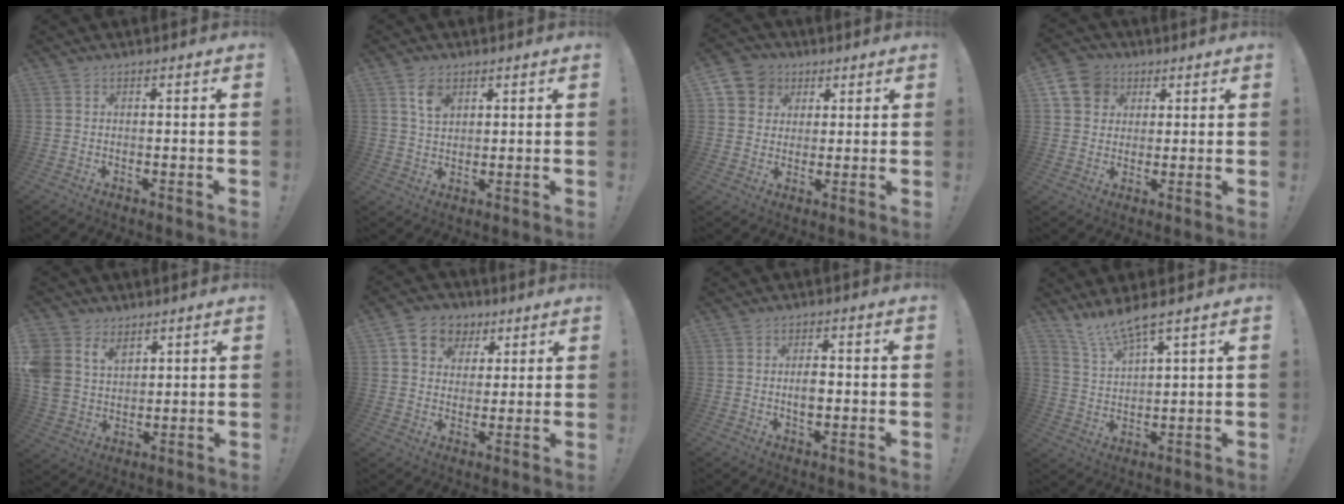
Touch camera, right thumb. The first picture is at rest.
{"total": 6.0, "force": [3.2, 3.8, 3.2], "torque": [-0.044, -0.013, 0.058]}
{"total": 8.5, "force": [3.2, 7.6, 2.3], "torque": [-0.032, -0.014, 0.065]}
{"total": 10.2, "force": [4.2, 8.5, 3.8], "torque": [-0.055, -0.015, 0.086]}
{"total": 9.7, "force": [5.4, 7.1, 3.7], "torque": [-0.081, -0.031, 0.110]}
{"total": 10.9, "force": [5.0, 8.8, 3.9], "torque": [-0.052, -0.022, 0.100]}
{"total": 3.4, "force": [-0.5, 1.9, 2.8], "torque": [-0.029, -0.002, -0.014]}
{"total": 7.8, "force": [6.8, 0.6, 3.8], "torque": [-0.073, -0.041, 0.122]}